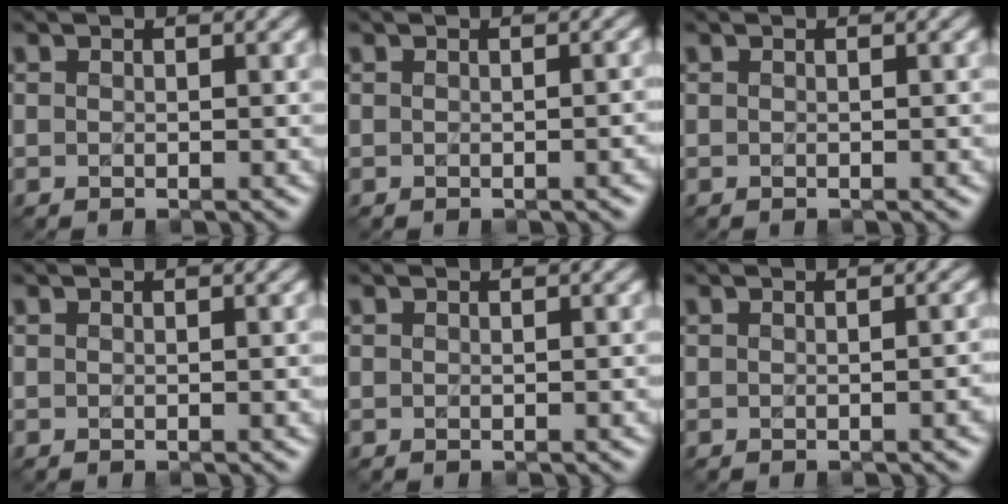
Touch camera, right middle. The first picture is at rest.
{"total": 2.4, "force": [-0.3, 1.1, 2.1], "torque": [0.001, 0.006, 0.001]}
{"total": 1.0, "force": [0.0, 0.4, 1.0], "torque": [-0.004, 0.003, 0.002]}
{"total": 1.4, "force": [0.0, 0.5, 1.3], "torque": [-0.006, 0.003, 0.003]}
{"total": 0.6, "force": [0.0, 0.3, 0.6], "torque": [-0.001, 0.001, 0.000]}
{"total": 3.1, "force": [-0.4, 1.4, 2.8], "torque": [-0.012, 0.004, 0.000]}